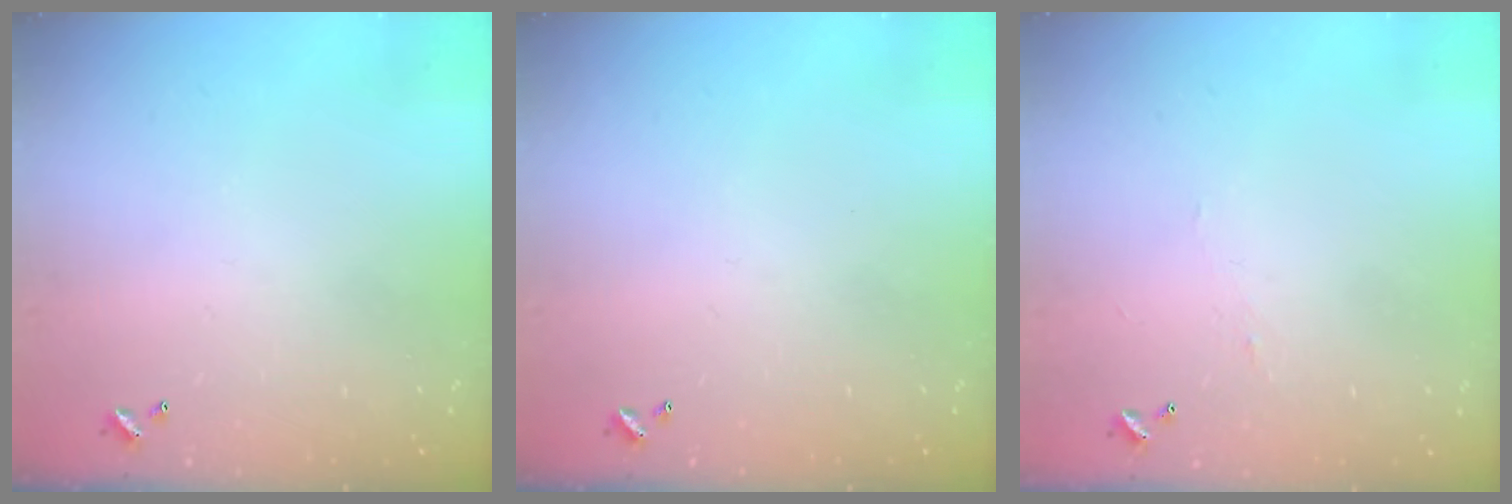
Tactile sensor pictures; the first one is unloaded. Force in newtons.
{"total": 0.0}
{"total": 1.0, "press": 0.9, "slide": 0.4}